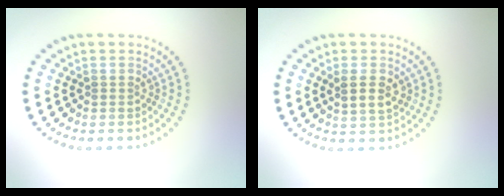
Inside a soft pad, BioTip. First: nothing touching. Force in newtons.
{"total": 2.5, "press": 2.4, "slide": 0.8}